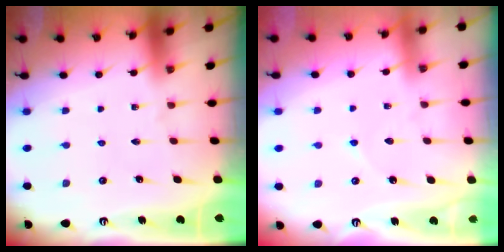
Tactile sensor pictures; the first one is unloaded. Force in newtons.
{"total": 2.9, "press": 2.9, "slide": 0.4}